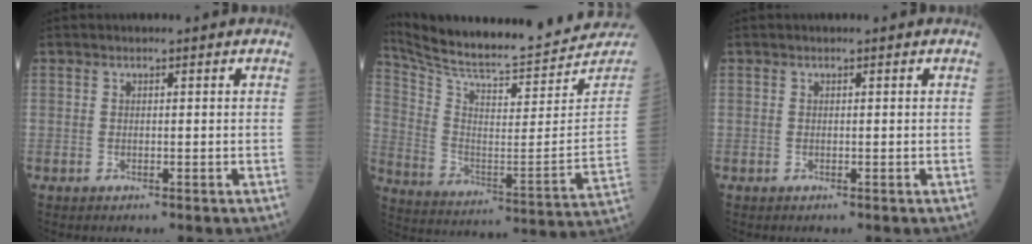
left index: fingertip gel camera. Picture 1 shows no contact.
{"total": 24.9, "force": [23.8, 0.2, 7.0], "torque": [-0.140, -0.109, 0.340]}
{"total": 0.0}